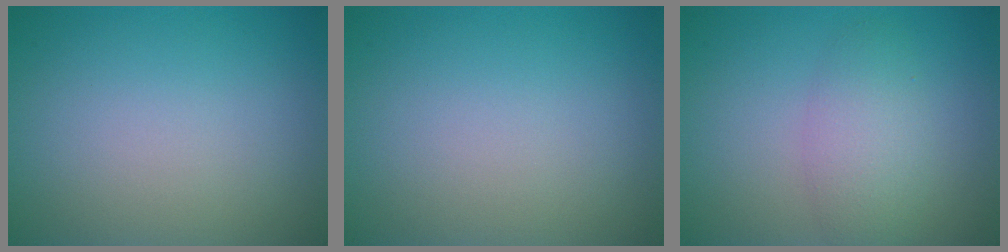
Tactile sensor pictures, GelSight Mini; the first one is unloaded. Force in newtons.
{"total": 0.0}
{"total": 3.3, "press": 3.3, "slide": 0.2}